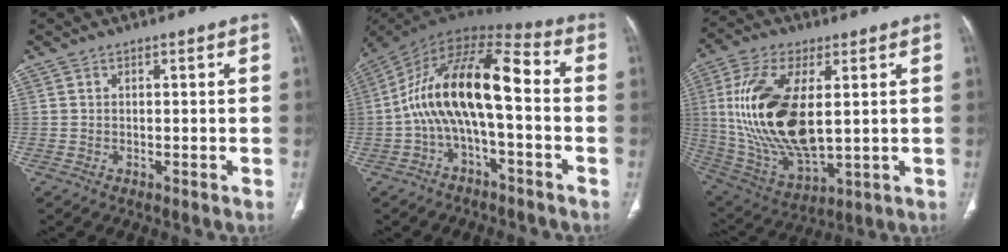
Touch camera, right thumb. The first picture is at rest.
{"total": 16.2, "force": [-1.9, 6.5, 14.7], "torque": [-0.268, 0.069, -0.043]}
{"total": 22.1, "force": [2.7, 10.5, 19.3], "torque": [-0.393, -0.021, 0.061]}